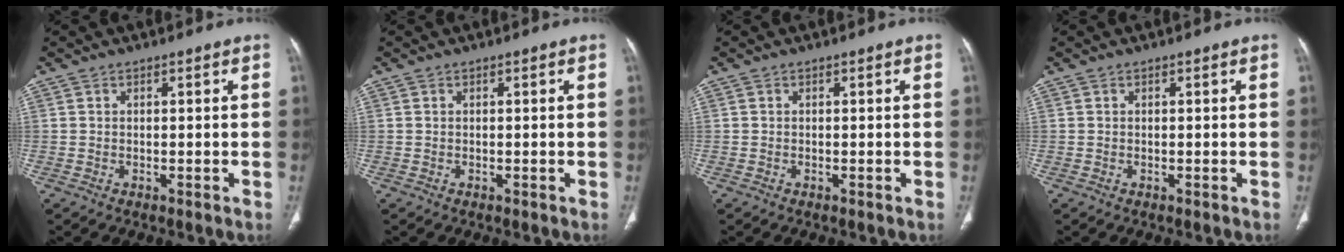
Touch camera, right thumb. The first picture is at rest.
{"total": 0.0}
{"total": 0.0}
{"total": 0.0}